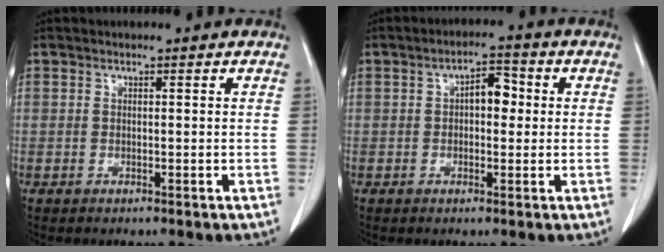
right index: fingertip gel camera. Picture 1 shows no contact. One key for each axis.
{"total": 4.5, "fx": 0.5, "fy": 2.3, "fz": 3.9, "tx": -0.058, "ty": 0.018, "tz": 0.005}